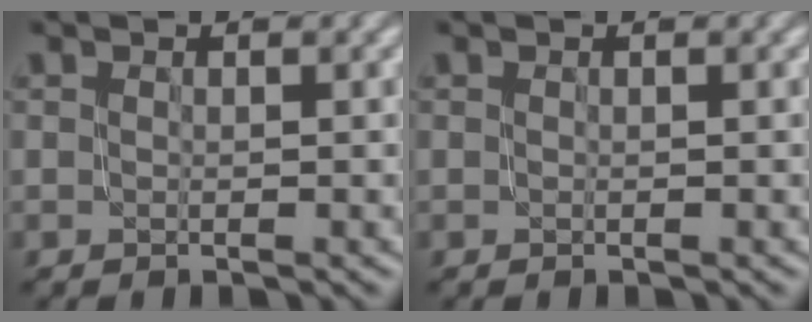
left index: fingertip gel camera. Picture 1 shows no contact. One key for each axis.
{"total": 0.0}